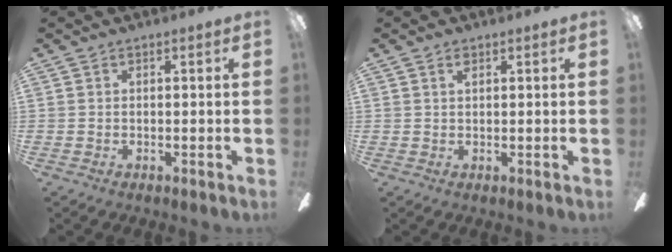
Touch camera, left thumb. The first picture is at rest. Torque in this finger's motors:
{"motor_torque": [-0.10, -0.04, -0.19, 0.06, 0.02]}